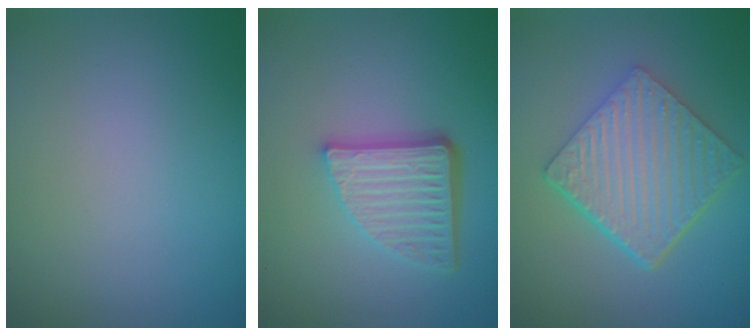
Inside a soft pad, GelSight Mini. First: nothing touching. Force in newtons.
{"total": 5.5, "press": 3.8, "slide": 4.0}
{"total": 6.6, "press": 4.6, "slide": 4.7}